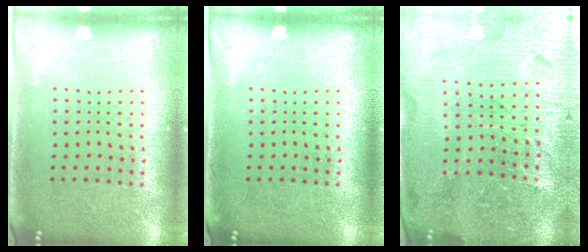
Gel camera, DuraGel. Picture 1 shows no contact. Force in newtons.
{"total": 0.0}
{"total": 5.2, "press": 4.8, "slide": 2.1}